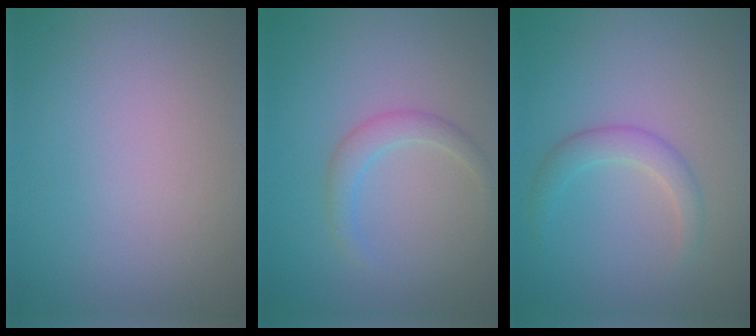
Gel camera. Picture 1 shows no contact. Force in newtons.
{"total": 1.8, "press": 1.8, "slide": 0.1}
{"total": 2.0, "press": 2.0, "slide": 0.0}